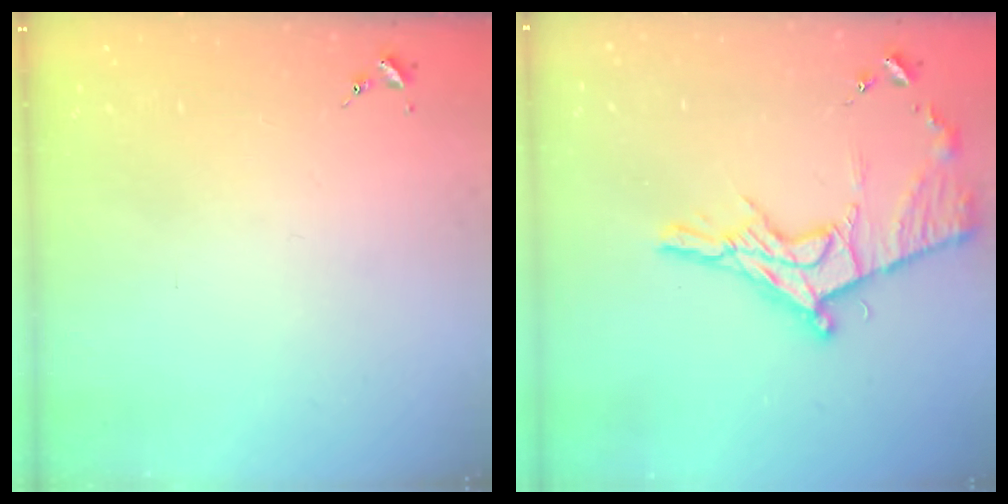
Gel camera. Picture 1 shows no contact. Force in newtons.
{"total": 16.9, "press": 16.8, "slide": 1.4}